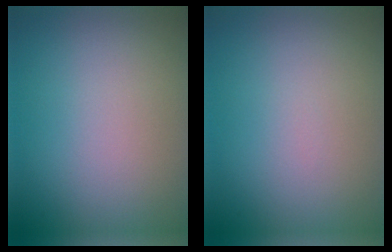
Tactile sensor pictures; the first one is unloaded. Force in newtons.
{"total": 0.0}